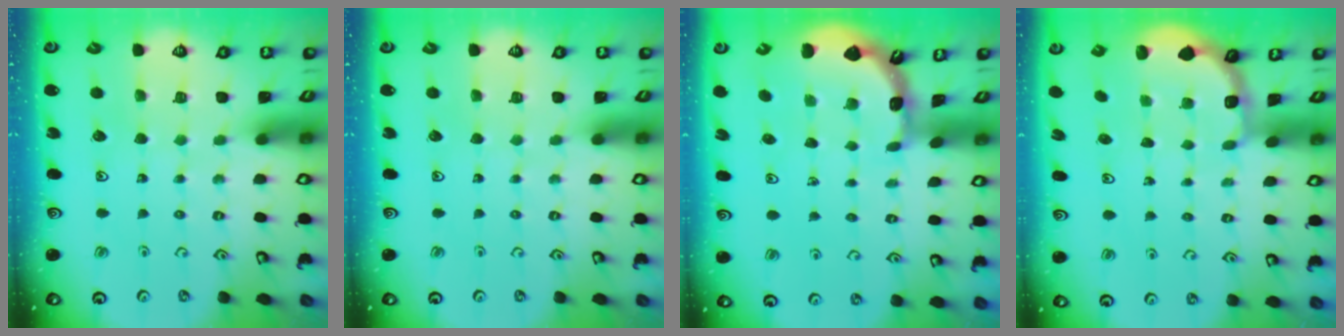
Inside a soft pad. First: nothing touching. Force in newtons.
{"total": 0.0}
{"total": 1.7, "press": 1.7, "slide": 0.1}
{"total": 2.0, "press": 1.8, "slide": 0.7}